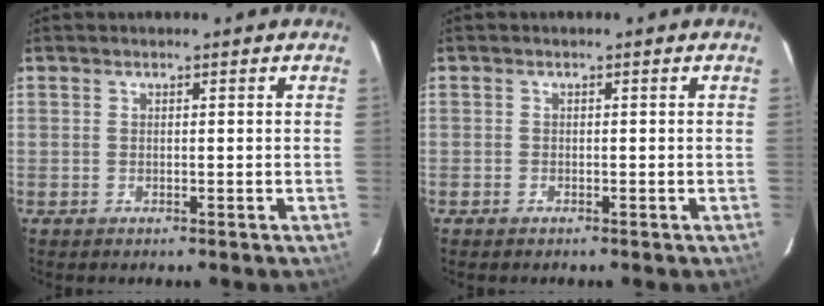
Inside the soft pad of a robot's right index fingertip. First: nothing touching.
{"total": 0.7, "force": [-0.6, 0.4, 0.0], "torque": [-0.002, 0.001, -0.011]}